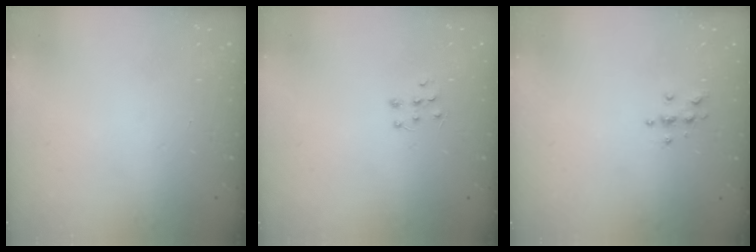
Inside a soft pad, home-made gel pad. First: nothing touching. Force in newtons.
{"total": 6.2, "press": 6.2, "slide": 0.4}
{"total": 3.9, "press": 3.9, "slide": 0.6}